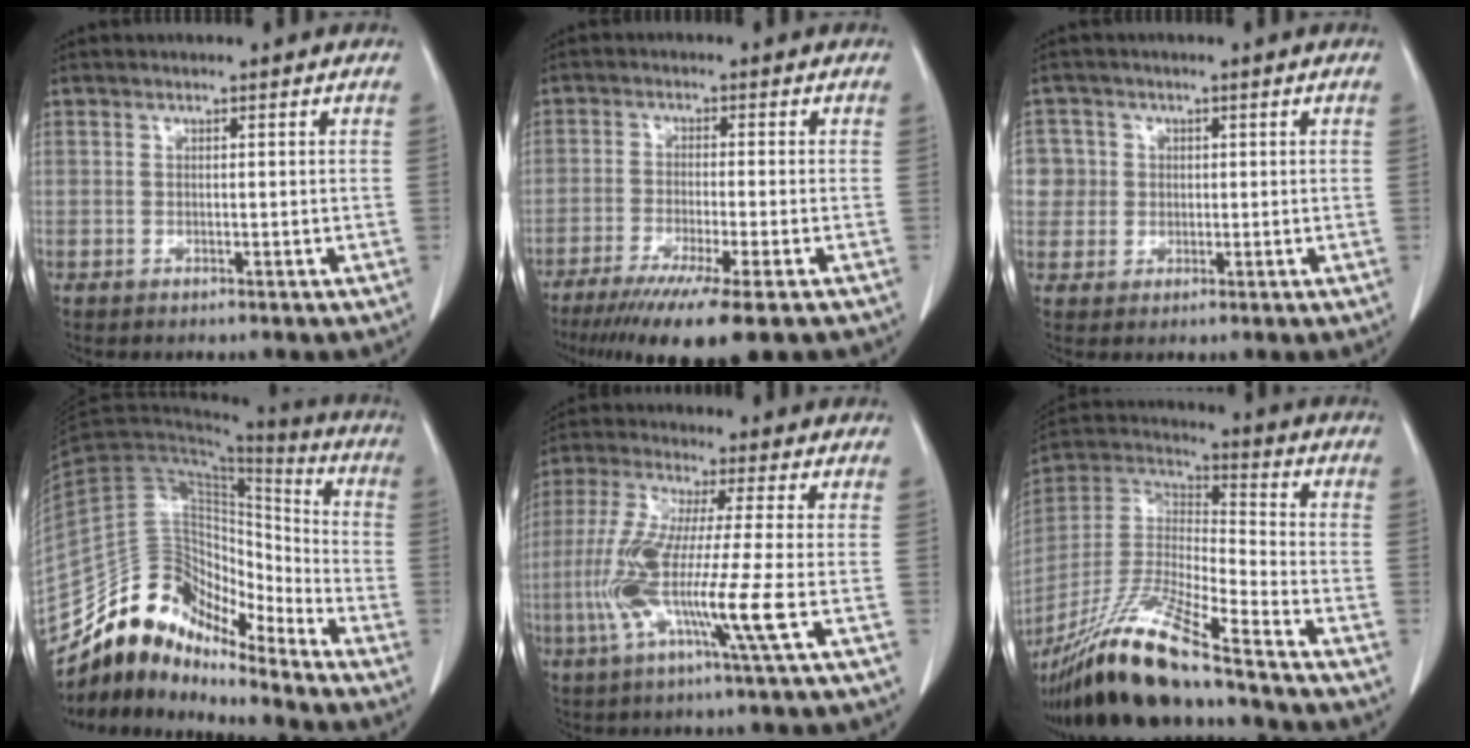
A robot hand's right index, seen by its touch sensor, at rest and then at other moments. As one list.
[{"total": 12.2, "force": [-8.5, 0.5, 8.8], "torque": [-0.140, -0.033, -0.132]}, {"total": 5.0, "force": [0.8, 5.0, 0.1], "torque": [0.010, 0.014, 0.016]}, {"total": 14.1, "force": [-12.8, 4.8, 3.7], "torque": [-0.050, 0.074, -0.231]}, {"total": 13.6, "force": [-3.2, -0.6, 13.2], "torque": [-0.274, -0.024, -0.071]}, {"total": 18.8, "force": [-15.0, 0.8, 11.3], "torque": [-0.256, -0.032, -0.285]}]